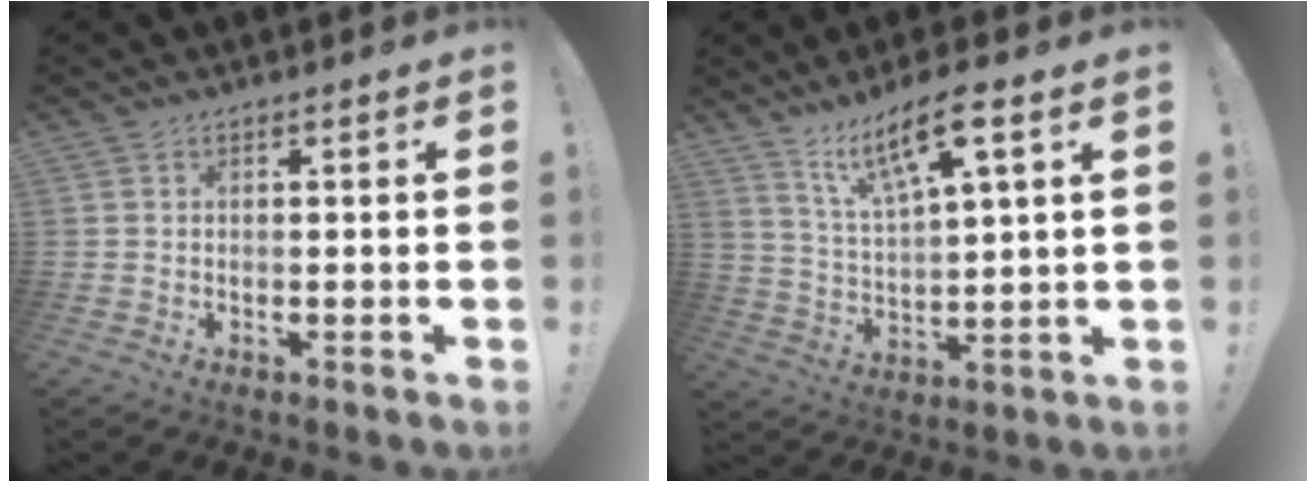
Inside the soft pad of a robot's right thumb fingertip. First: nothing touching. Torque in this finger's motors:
{"motor_torque": [1.33, 1.34, 0.13, 0.29, 0.23]}